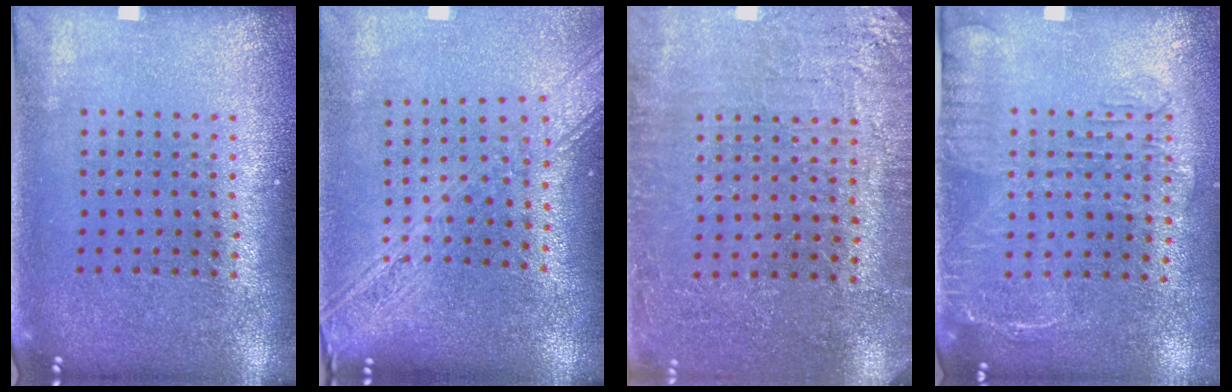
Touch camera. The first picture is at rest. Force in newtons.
{"total": 2.2, "press": 1.8, "slide": 1.3}
{"total": 2.9, "press": 2.9, "slide": 0.4}
{"total": 1.7, "press": 1.3, "slide": 1.0}